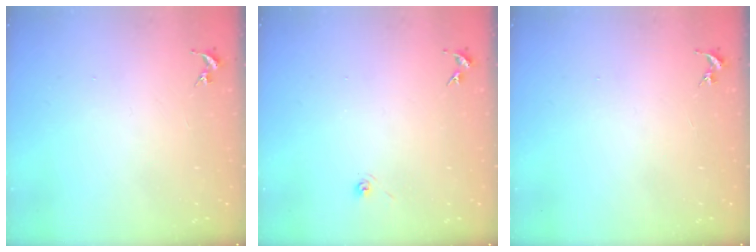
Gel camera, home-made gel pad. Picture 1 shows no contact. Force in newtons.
{"total": 3.3, "press": 2.8, "slide": 1.7}
{"total": 0.0}